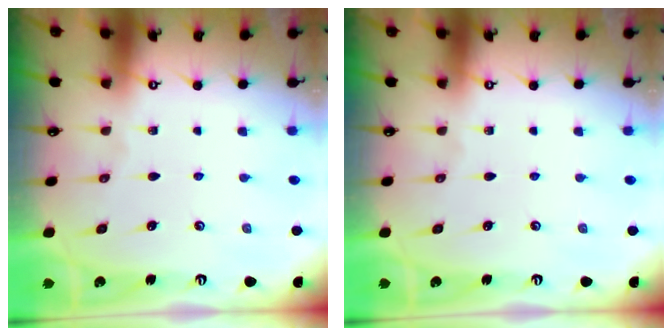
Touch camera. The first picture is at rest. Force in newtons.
{"total": 0.0}